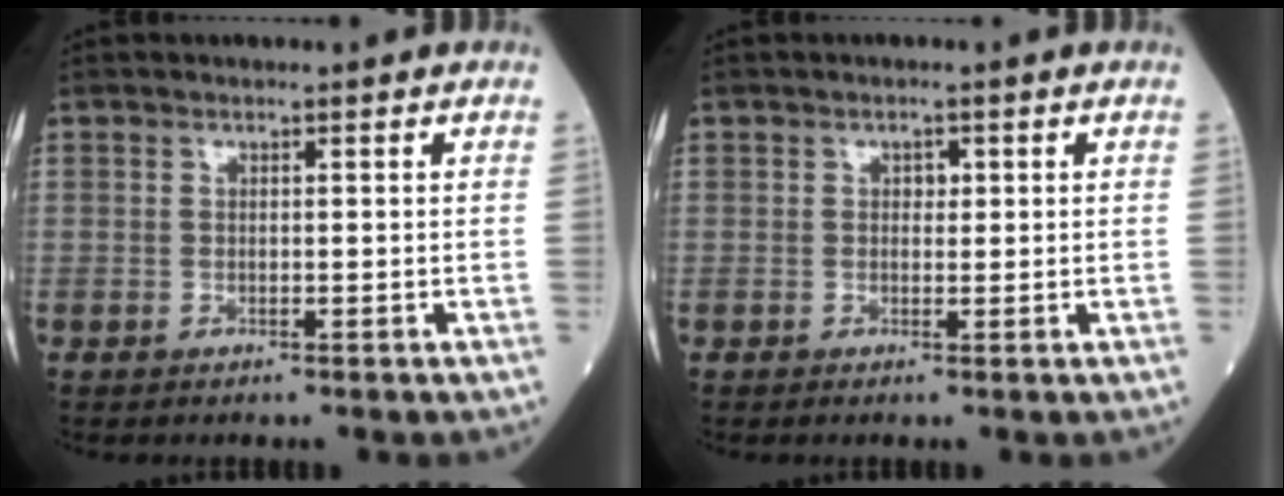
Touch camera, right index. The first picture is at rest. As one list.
[{"total": 1.3, "force": [0.4, 0.9, 0.9], "torque": [-0.009, 0.000, 0.004]}]